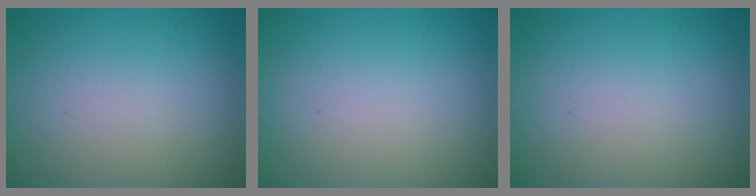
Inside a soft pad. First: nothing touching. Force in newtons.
{"total": 0.0}
{"total": 1.6, "press": 1.6, "slide": 0.0}